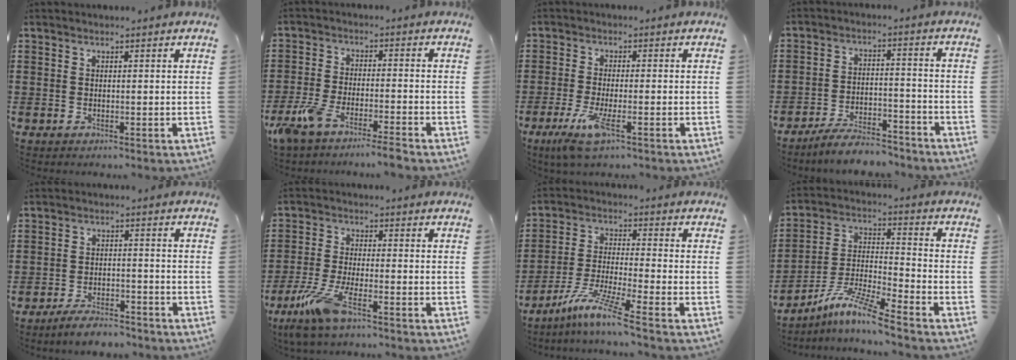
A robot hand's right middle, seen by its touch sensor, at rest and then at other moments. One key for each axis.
{"total": 6.0, "fx": -5.3, "fy": 0.3, "fz": 3.0, "tx": -0.081, "ty": -0.017, "tz": -0.105}
{"total": 5.1, "fx": -2.5, "fy": 0.9, "fz": 4.4, "tx": -0.098, "ty": -0.018, "tz": -0.045}
{"total": 6.2, "fx": -6.0, "fy": 0.7, "fz": 1.7, "tx": -0.029, "ty": 0.007, "tz": -0.114}
{"total": 4.2, "fx": -4.1, "fy": 0.6, "fz": 0.9, "tx": -0.016, "ty": 0.005, "tz": -0.081}
{"total": 7.8, "fx": -4.8, "fy": 1.7, "fz": 6.0, "tx": -0.139, "ty": -0.017, "tz": -0.092}
{"total": 7.8, "fx": -6.2, "fy": -0.4, "fz": 4.8, "tx": -0.104, "ty": -0.018, "tz": -0.123}
{"total": 9.2, "fx": -7.7, "fy": -0.1, "fz": 5.0, "tx": -0.109, "ty": -0.007, "tz": -0.154}